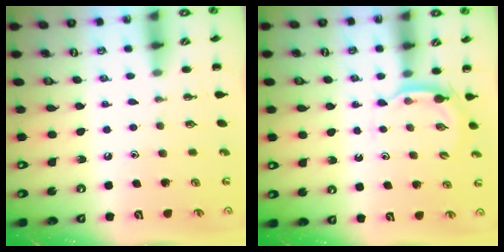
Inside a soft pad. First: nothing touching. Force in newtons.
{"total": 2.9, "press": 2.8, "slide": 0.7}